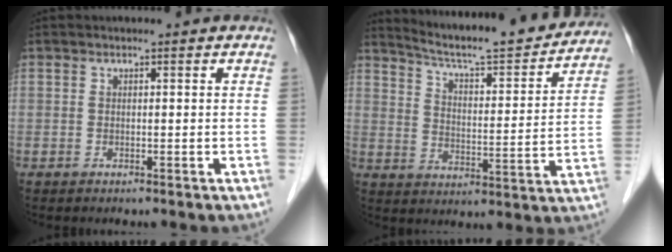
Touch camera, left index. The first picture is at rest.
{"total": 18.1, "force": [17.1, 1.6, 5.9], "torque": [-0.093, -0.021, 0.233]}